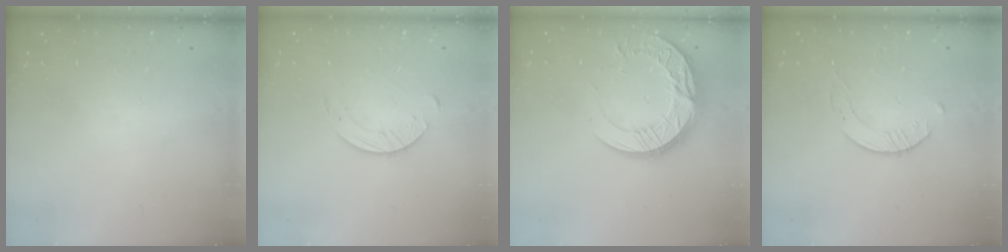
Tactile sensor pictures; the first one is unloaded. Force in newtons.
{"total": 1.4, "press": 1.4, "slide": 0.2}
{"total": 17.2, "press": 17.2, "slide": 0.7}
{"total": 4.2, "press": 4.2, "slide": 0.5}